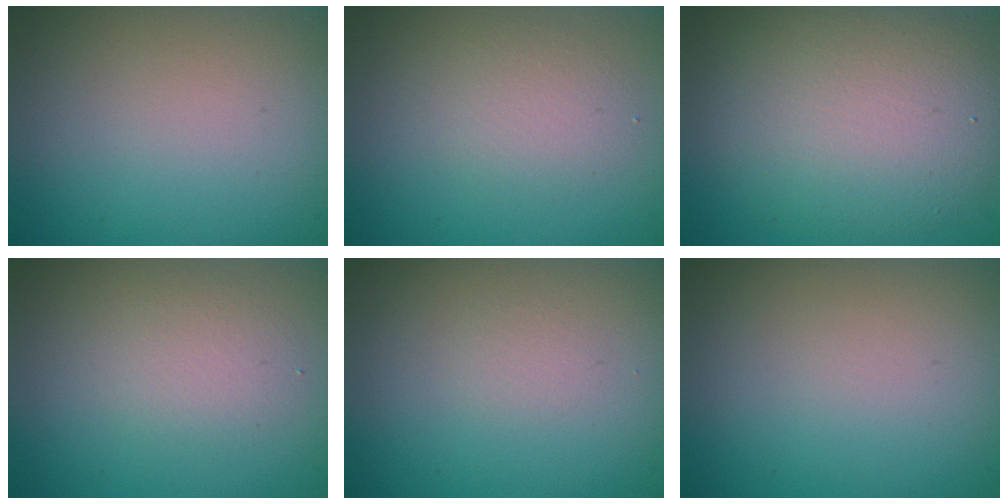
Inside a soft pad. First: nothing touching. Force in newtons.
{"total": 2.1, "press": 2.1, "slide": 0.1}
{"total": 7.8, "press": 7.8, "slide": 0.1}
{"total": 2.3, "press": 2.3, "slide": 0.2}
{"total": 0.6, "press": 0.6, "slide": 0.0}
{"total": 1.6, "press": 1.6, "slide": 0.0}